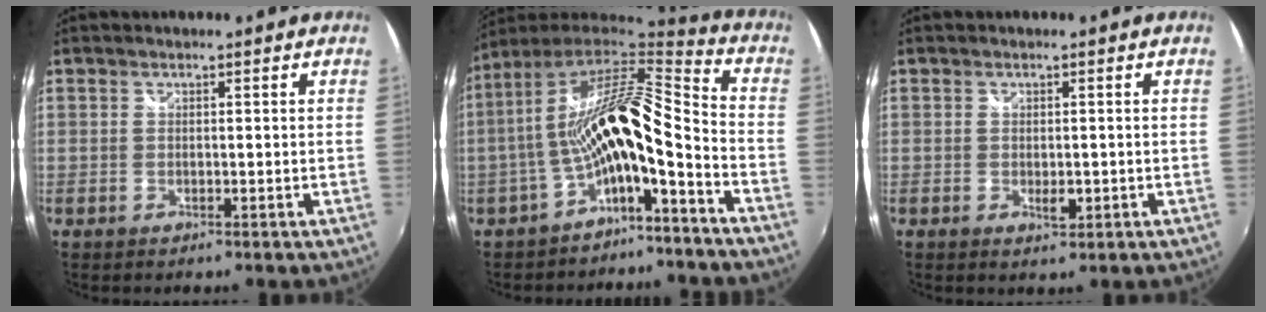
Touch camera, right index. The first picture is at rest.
{"total": 14.7, "force": [-4.5, 2.7, 13.7], "torque": [-0.228, -0.002, -0.085]}
{"total": 2.0, "force": [-0.4, 1.2, 1.6], "torque": [-0.026, -0.005, -0.006]}